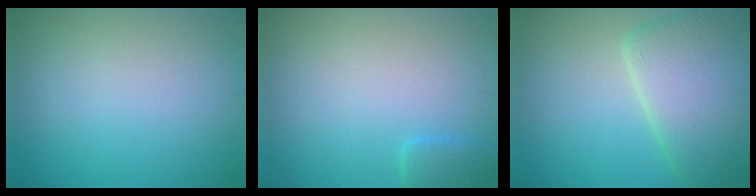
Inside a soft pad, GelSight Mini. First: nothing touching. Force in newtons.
{"total": 1.7, "press": 1.7, "slide": 0.1}
{"total": 7.1, "press": 7.1, "slide": 0.8}